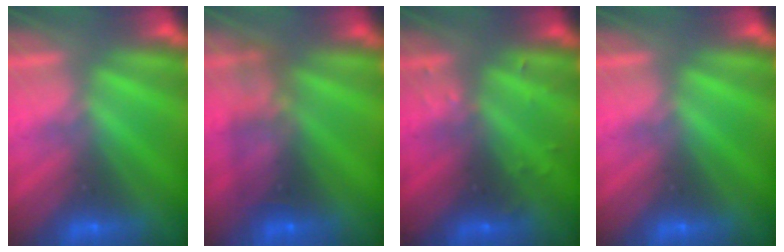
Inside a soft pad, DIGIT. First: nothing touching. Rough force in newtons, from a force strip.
{"total": 8.6}
{"total": 2.9}
{"total": 0.0}